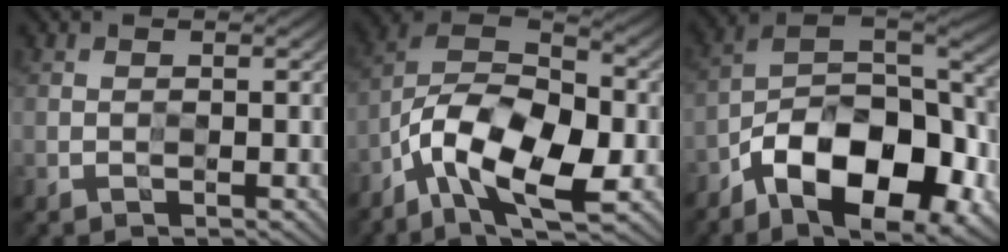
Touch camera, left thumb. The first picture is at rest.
{"total": 15.5, "force": [-7.2, 7.4, 11.6], "torque": [-0.234, -0.017, -0.148]}
{"total": 16.7, "force": [-8.4, 8.1, 11.9], "torque": [-0.204, -0.016, -0.156]}